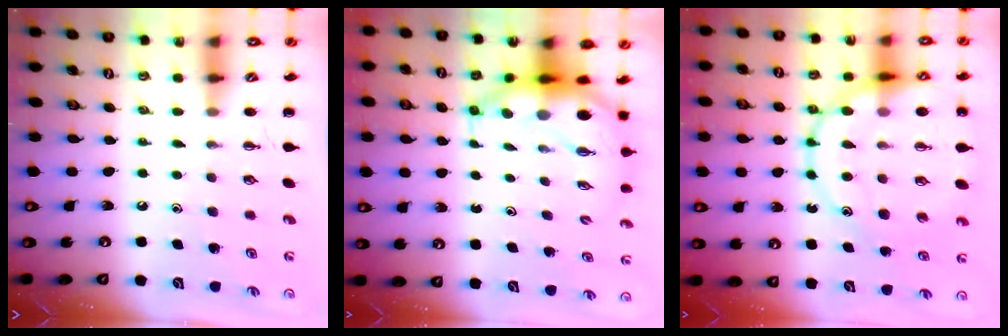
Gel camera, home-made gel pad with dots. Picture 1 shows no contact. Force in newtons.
{"total": 7.4, "press": 7.2, "slide": 1.7}
{"total": 22.8, "press": 22.7, "slide": 2.9}